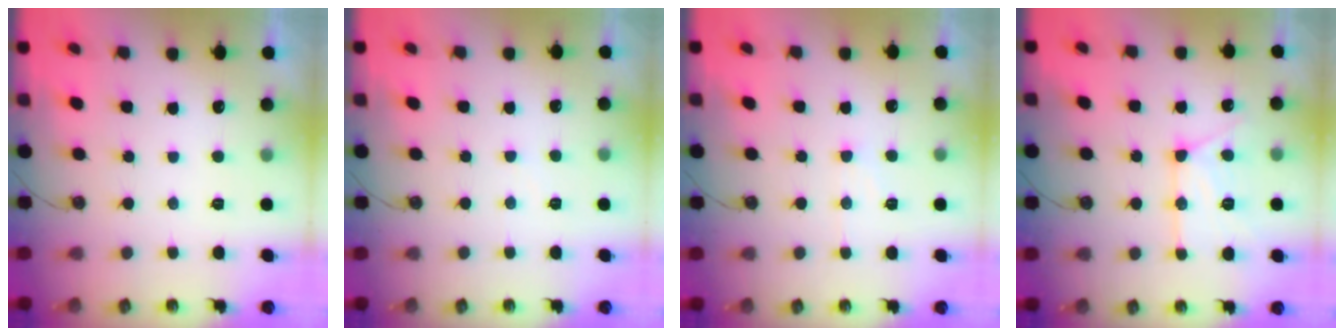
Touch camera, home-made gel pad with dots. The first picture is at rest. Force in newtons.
{"total": 1.9, "press": 1.9, "slide": 0.3}
{"total": 7.4, "press": 7.4, "slide": 0.8}
{"total": 14.0, "press": 14.0, "slide": 1.2}